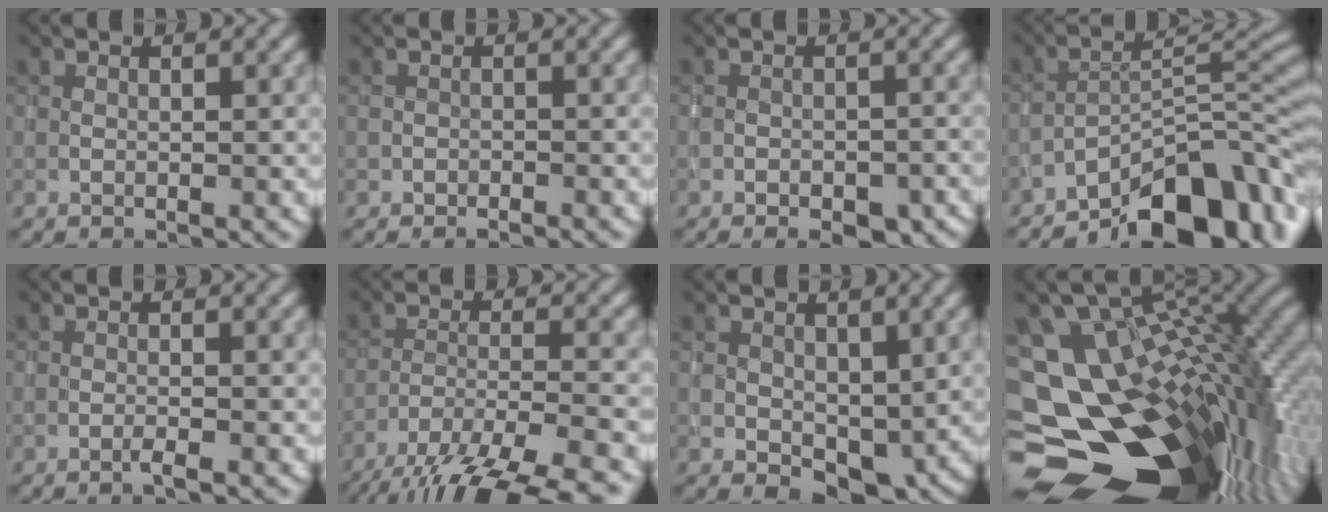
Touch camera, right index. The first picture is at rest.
{"total": 0.8, "force": [-0.7, 0.2, -0.2], "torque": [0.006, -0.001, -0.012]}
{"total": 5.4, "force": [-3.8, 2.8, 2.7], "torque": [-0.026, -0.003, -0.044]}
{"total": 10.5, "force": [-8.0, 3.1, 6.1], "torque": [-0.063, 0.015, -0.144]}
{"total": 0.9, "force": [-0.6, 0.0, 0.6], "torque": [-0.008, 0.002, -0.015]}
{"total": 11.8, "force": [-9.9, 2.7, 5.9], "torque": [-0.098, -0.021, -0.144]}
{"total": 3.2, "force": [0.2, 2.3, 2.2], "torque": [-0.027, -0.010, 0.007]}
{"total": 17.2, "force": [-4.5, 10.9, 12.6], "torque": [-0.196, -0.015, -0.028]}